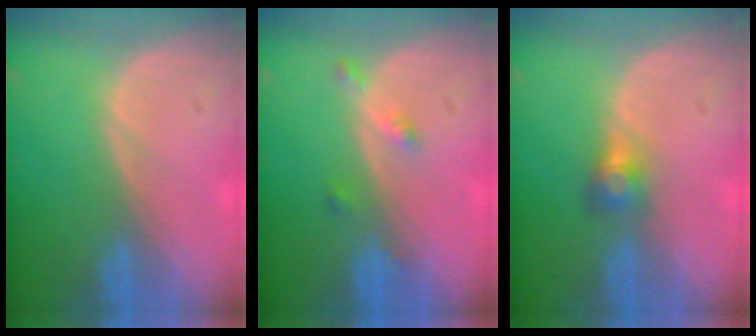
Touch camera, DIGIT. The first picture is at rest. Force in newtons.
{"total": 2.4, "press": 2.0, "slide": 1.3}
{"total": 2.8, "press": 2.6, "slide": 1.0}